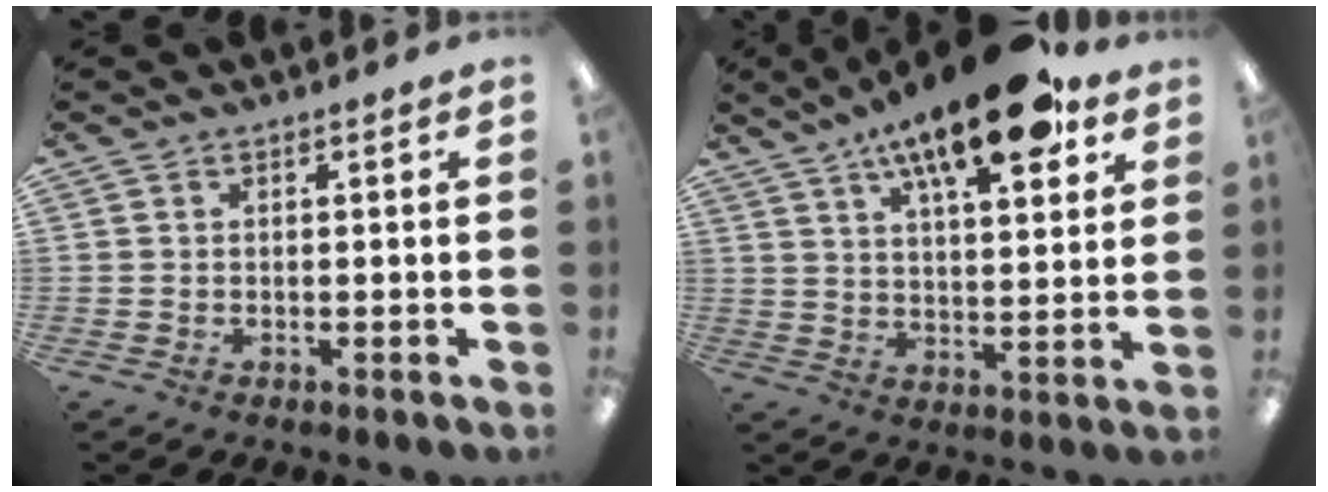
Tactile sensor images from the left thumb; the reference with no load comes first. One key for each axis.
{"total": 17.8, "fx": 11.5, "fy": 5.9, "fz": 12.3, "tx": -0.196, "ty": -0.049, "tz": 0.184}